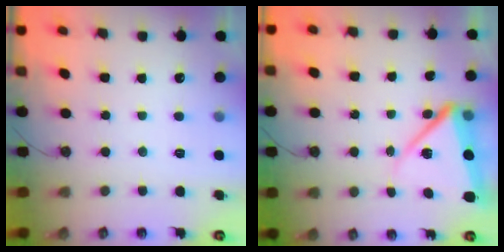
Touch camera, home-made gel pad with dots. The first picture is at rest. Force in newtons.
{"total": 9.9, "press": 9.7, "slide": 1.7}